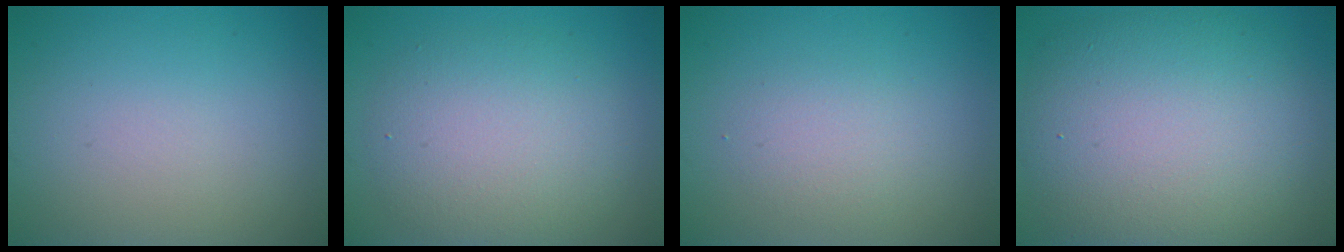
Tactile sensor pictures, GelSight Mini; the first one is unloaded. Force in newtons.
{"total": 5.7, "press": 5.7, "slide": 0.3}
{"total": 1.8, "press": 1.8, "slide": 0.0}
{"total": 11.7, "press": 11.7, "slide": 0.6}